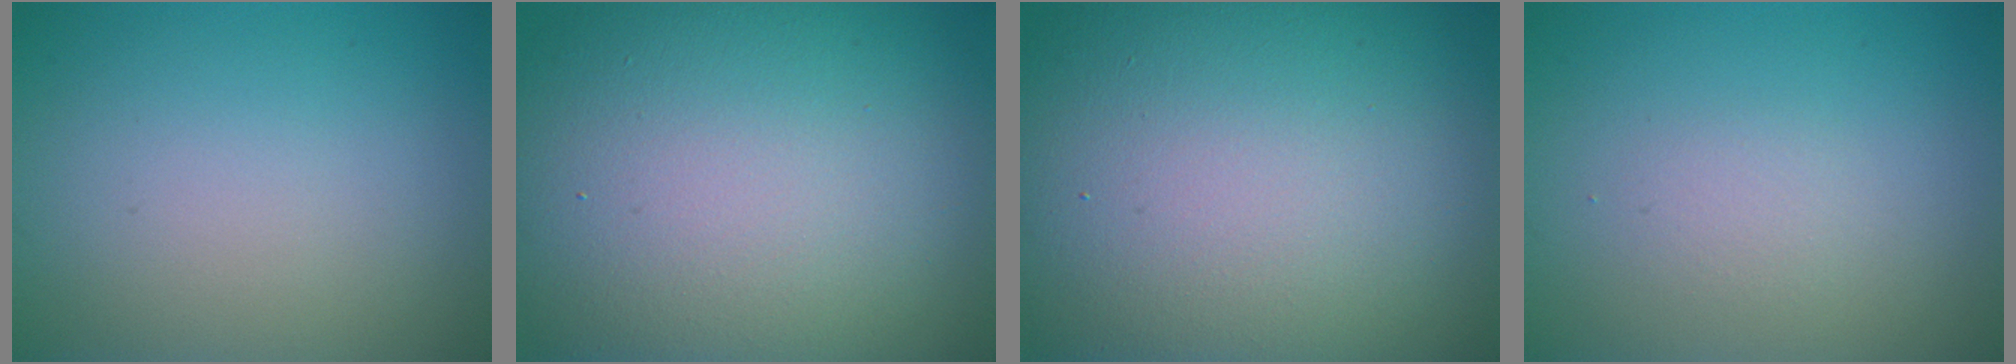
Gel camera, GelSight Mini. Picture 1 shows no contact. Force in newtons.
{"total": 18.0, "press": 17.9, "slide": 1.2}
{"total": 20.1, "press": 20.0, "slide": 1.2}
{"total": 1.1, "press": 1.1, "slide": 0.0}